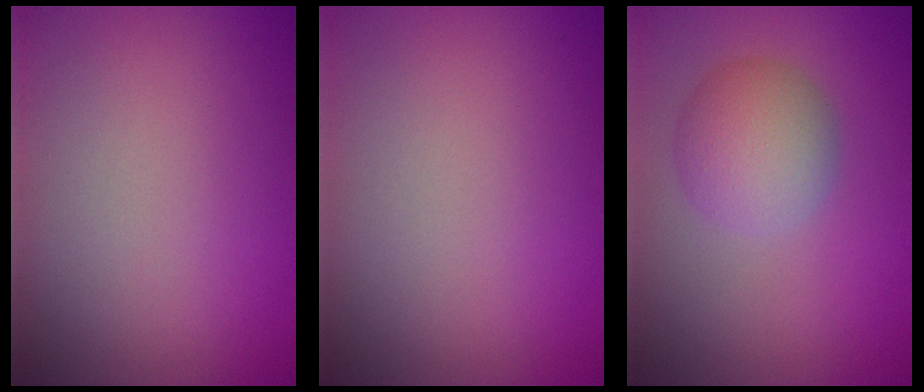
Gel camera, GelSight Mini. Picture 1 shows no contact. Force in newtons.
{"total": 0.0}
{"total": 4.4, "press": 4.4, "slide": 0.0}